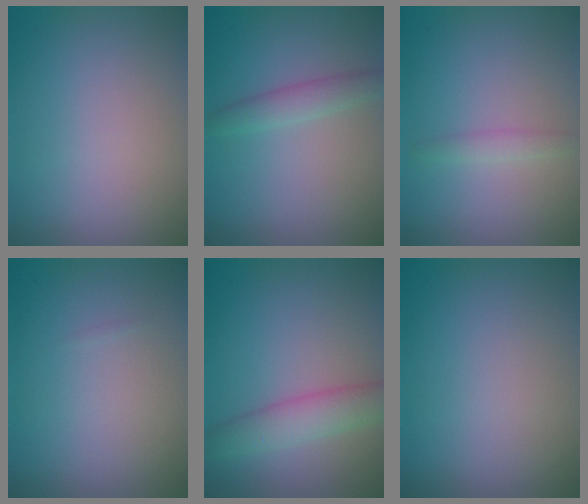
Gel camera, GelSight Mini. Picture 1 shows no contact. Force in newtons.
{"total": 2.1, "press": 2.1, "slide": 0.1}
{"total": 1.1, "press": 1.1, "slide": 0.0}
{"total": 0.0}
{"total": 3.8, "press": 3.8, "slide": 0.1}
{"total": 0.0}